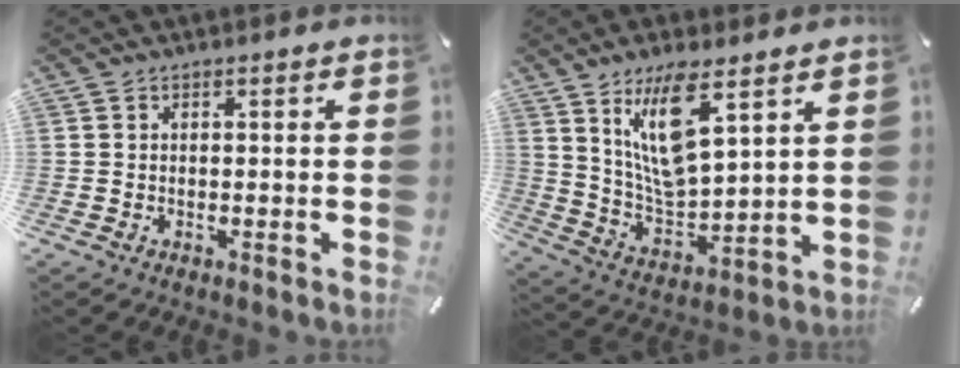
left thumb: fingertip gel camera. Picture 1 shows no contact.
{"total": 14.1, "force": [8.5, 4.5, 10.3], "torque": [-0.215, -0.039, 0.143]}